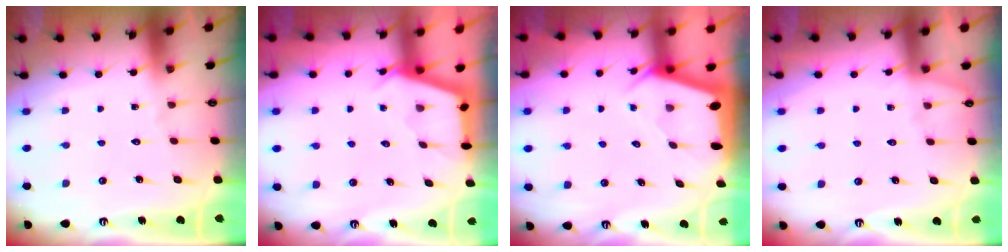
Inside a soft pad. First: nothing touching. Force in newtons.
{"total": 2.8, "press": 2.8, "slide": 0.3}
{"total": 2.1, "press": 2.1, "slide": 0.3}
{"total": 2.4, "press": 2.4, "slide": 0.4}